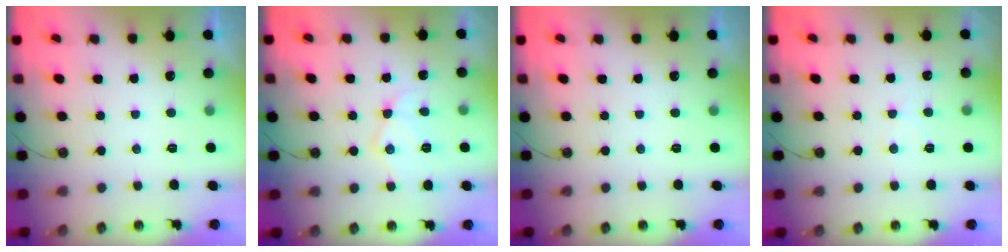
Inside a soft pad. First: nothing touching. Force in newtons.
{"total": 11.6, "press": 11.6, "slide": 0.6}
{"total": 0.0}
{"total": 3.2, "press": 3.2, "slide": 0.5}